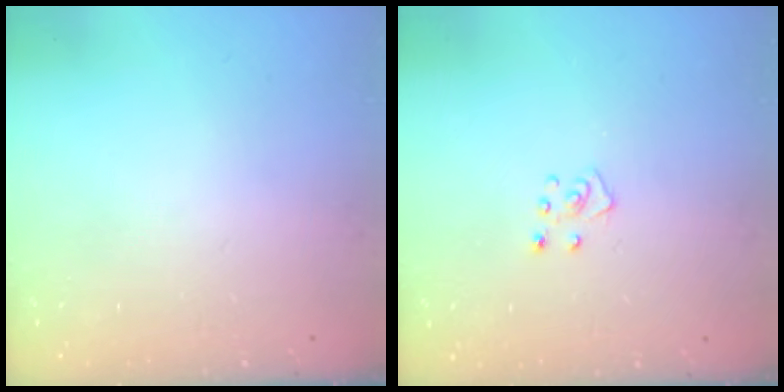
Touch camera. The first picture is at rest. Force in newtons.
{"total": 4.2, "press": 4.1, "slide": 0.3}